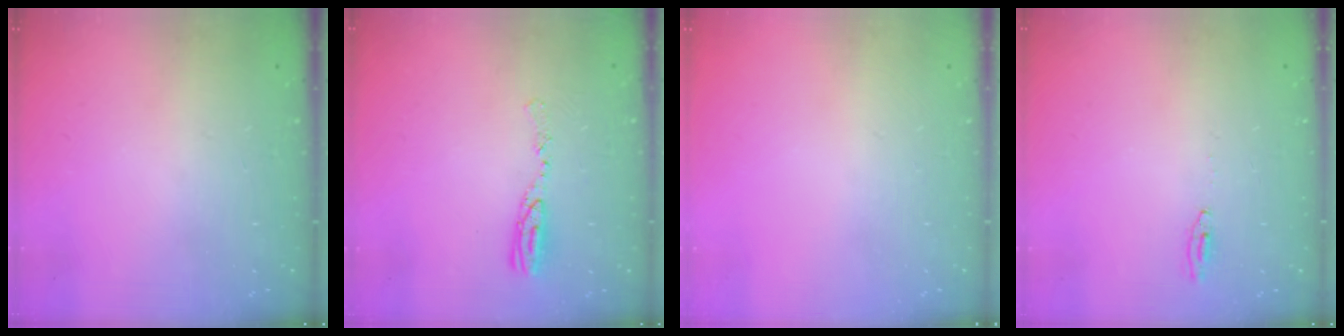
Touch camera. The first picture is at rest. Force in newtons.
{"total": 8.1, "press": 8.1, "slide": 0.6}
{"total": 0.0}
{"total": 2.0, "press": 2.0, "slide": 0.2}